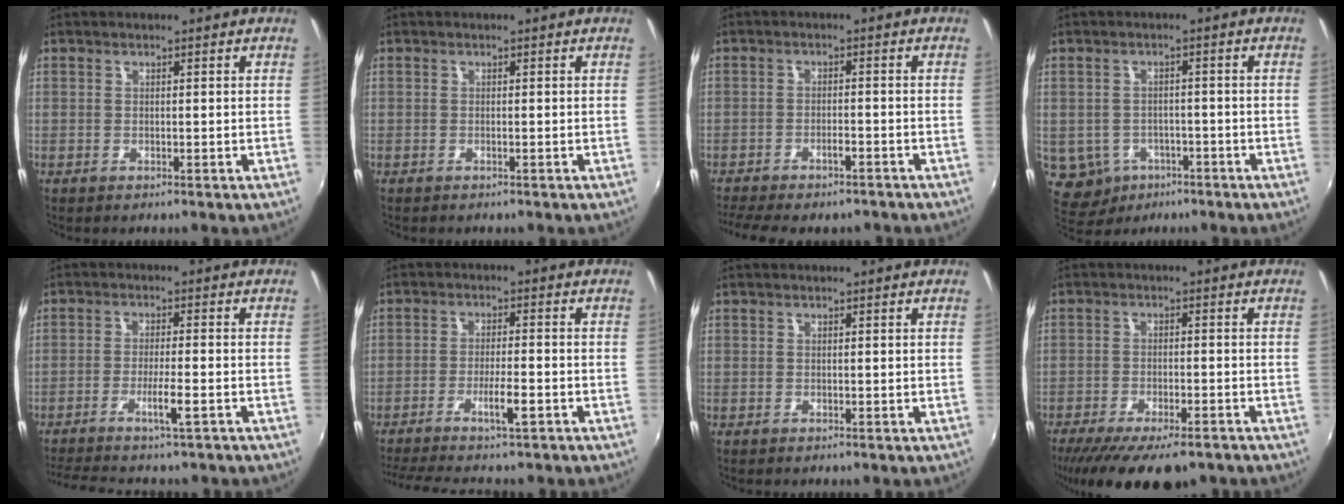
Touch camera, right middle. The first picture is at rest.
{"total": 0.8, "force": [0.5, -0.5, -0.2], "torque": [0.011, 0.002, 0.007]}
{"total": 6.9, "force": [-5.9, 1.4, 3.3], "torque": [-0.078, -0.013, -0.087]}
{"total": 6.9, "force": [-2.7, 5.9, 2.1], "torque": [-0.066, -0.004, -0.024]}
{"total": 6.3, "force": [-4.8, -0.4, 4.1], "torque": [-0.085, -0.008, -0.080]}
{"total": 7.5, "force": [-5.8, 0.0, 4.8], "torque": [-0.101, -0.011, -0.096]}
{"total": 0.0}
{"total": 13.4, "force": [-10.2, 3.9, 7.8], "torque": [-0.159, -0.045, -0.156]}